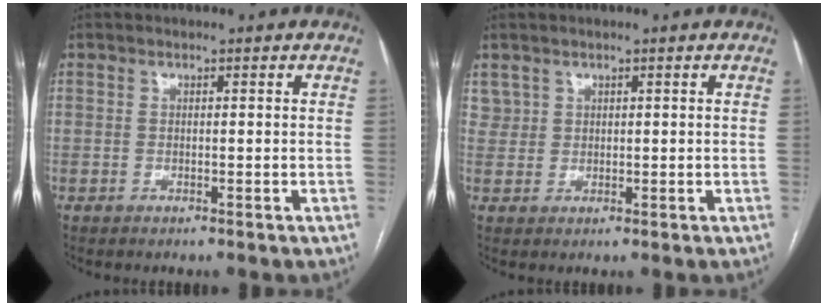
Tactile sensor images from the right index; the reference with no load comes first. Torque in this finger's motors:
{"motor_torque": [-0.23, 0.20, -0.12, -0.03]}